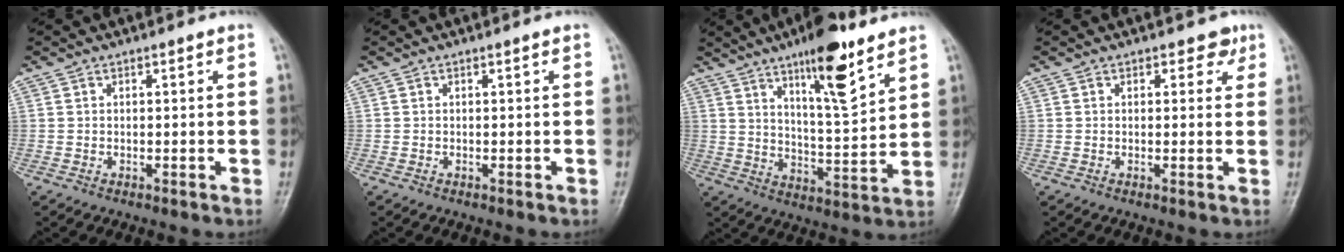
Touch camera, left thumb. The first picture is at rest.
{"total": 0.0}
{"total": 16.5, "force": [10.4, 3.6, 12.4], "torque": [-0.185, -0.062, 0.180]}
{"total": 2.3, "force": [1.4, 1.7, 0.8], "torque": [0.013, -0.004, 0.011]}